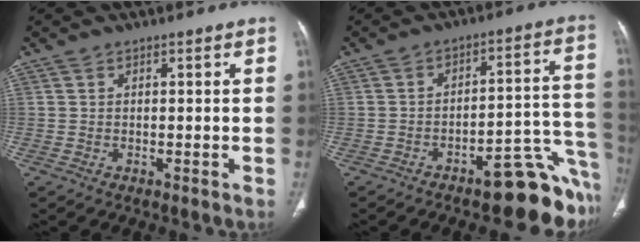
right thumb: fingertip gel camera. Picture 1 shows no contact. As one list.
[{"total": 14.4, "force": [-9.2, 4.3, 10.2], "torque": [-0.046, 0.096, -0.124]}]